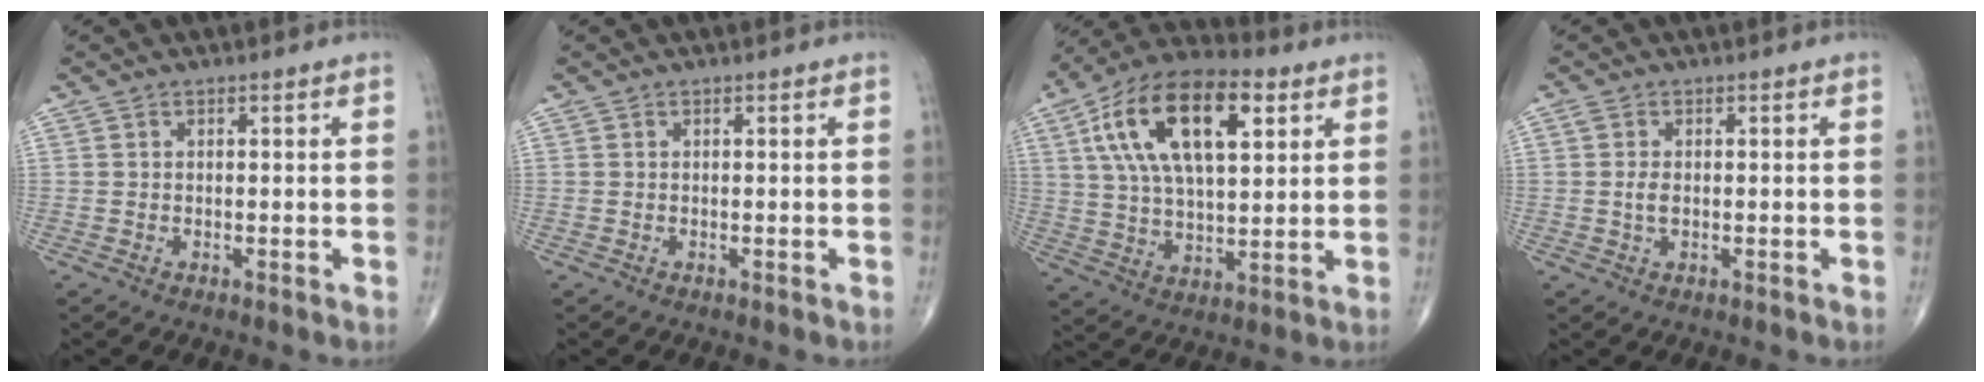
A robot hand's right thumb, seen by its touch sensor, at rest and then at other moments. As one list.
[{"total": 0.0}, {"total": 20.8, "force": [7.4, 9.9, 16.8], "torque": [-0.292, 0.001, 0.124]}, {"total": 2.1, "force": [0.0, 1.1, 1.7], "torque": [-0.040, 0.001, 0.000]}]